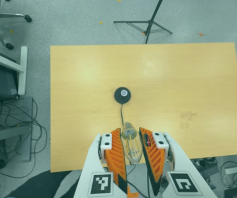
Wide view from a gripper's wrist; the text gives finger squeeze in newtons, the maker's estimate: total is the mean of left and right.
{"total": 18.8, "left": 20.7, "right": 16.9}